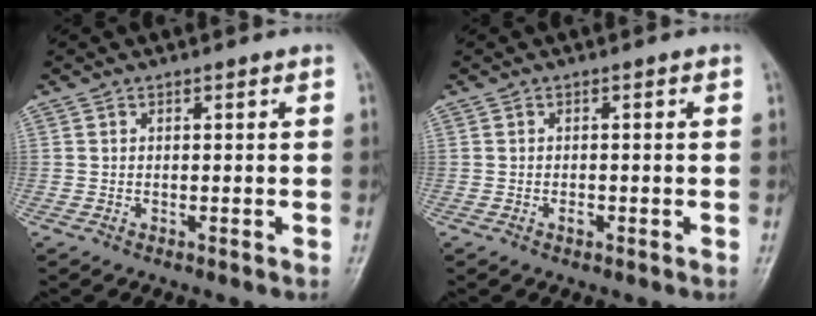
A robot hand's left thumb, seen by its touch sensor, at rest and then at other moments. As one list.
[{"total": 1.2, "force": [-0.4, 0.8, 0.9], "torque": [-0.008, 0.002, -0.009]}]